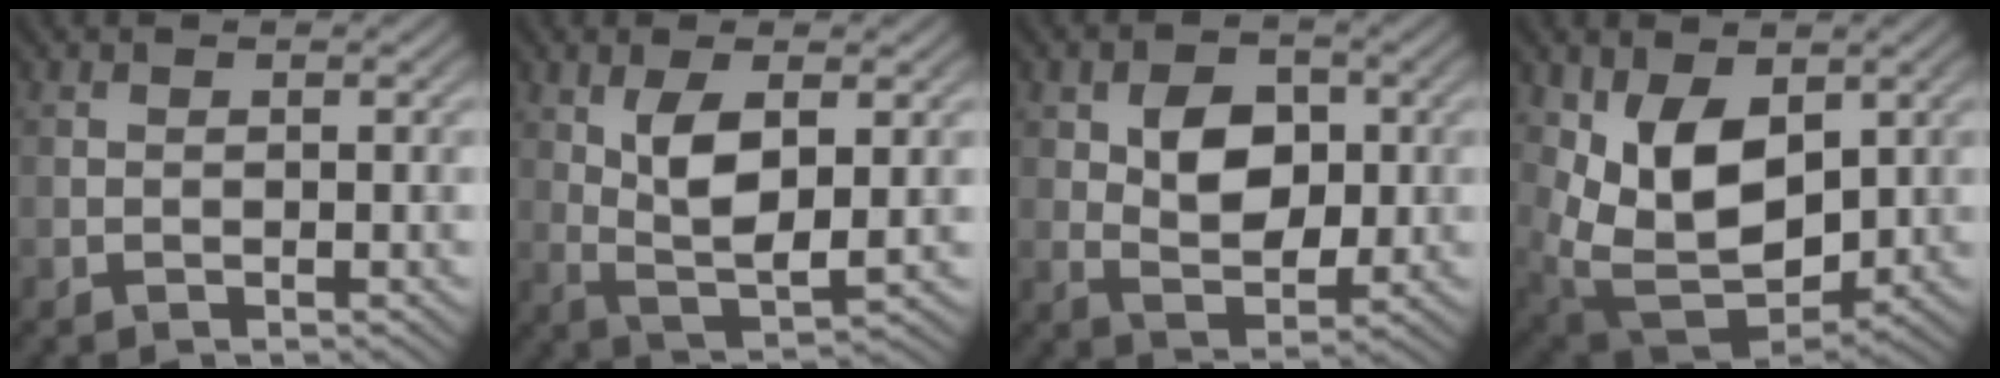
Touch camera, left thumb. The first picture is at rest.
{"total": 6.7, "force": [1.6, 2.7, 5.9], "torque": [-0.120, -0.004, 0.033]}
{"total": 6.3, "force": [1.1, 4.2, 4.5], "torque": [-0.078, -0.002, 0.016]}
{"total": 10.3, "force": [2.7, 6.4, 7.6], "torque": [-0.161, -0.022, 0.057]}